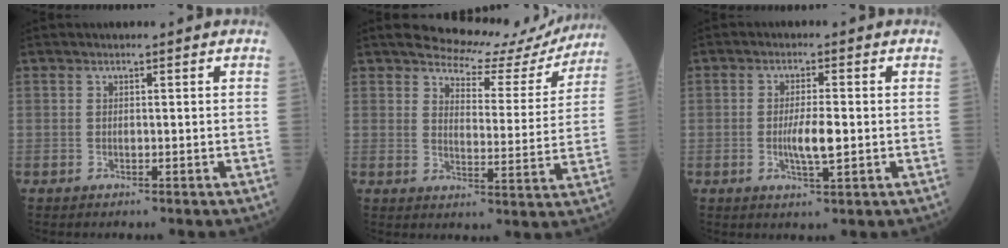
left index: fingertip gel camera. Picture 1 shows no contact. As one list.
[{"total": 13.3, "force": [12.6, 3.6, 2.2], "torque": [-0.015, -0.026, 0.142]}, {"total": 4.3, "force": [-0.5, 0.6, 4.3], "torque": [-0.083, -0.005, -0.008]}]